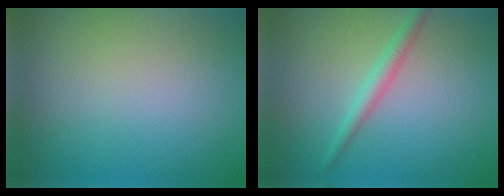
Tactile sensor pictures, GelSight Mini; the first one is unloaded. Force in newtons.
{"total": 1.9, "press": 1.9, "slide": 0.0}